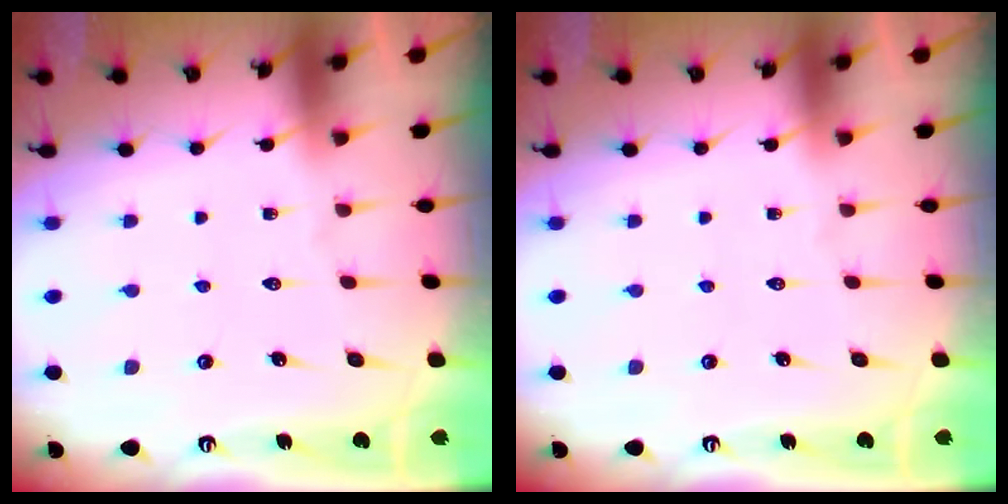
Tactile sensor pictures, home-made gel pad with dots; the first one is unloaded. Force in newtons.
{"total": 0.0}